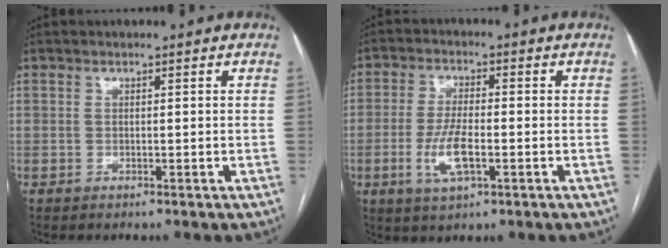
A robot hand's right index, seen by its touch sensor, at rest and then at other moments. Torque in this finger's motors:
{"motor_torque": [0.55, -0.55, 0.02, 0.01]}